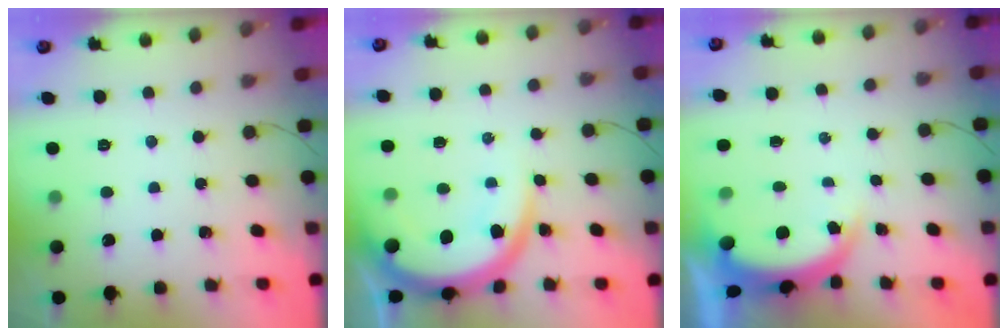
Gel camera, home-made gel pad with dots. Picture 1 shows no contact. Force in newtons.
{"total": 12.2, "press": 12.1, "slide": 1.1}
{"total": 5.1, "press": 4.9, "slide": 1.3}